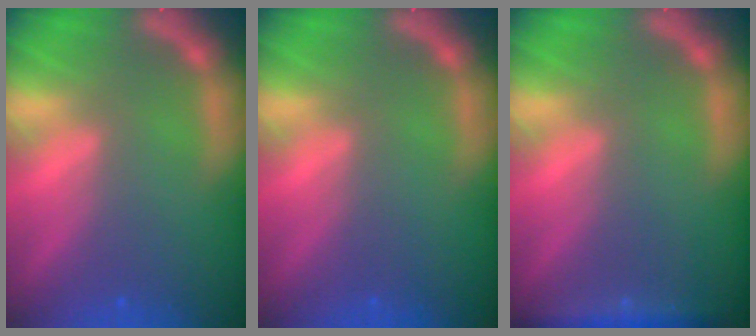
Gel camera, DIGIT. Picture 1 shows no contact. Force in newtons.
{"total": 0.0}
{"total": 3.0}